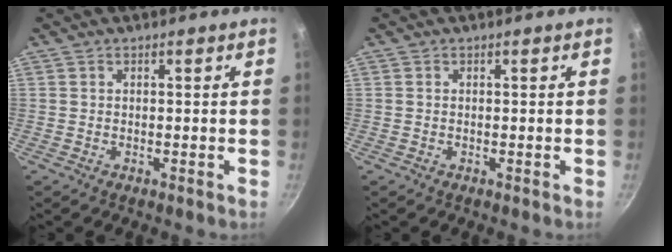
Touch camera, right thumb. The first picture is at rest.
{"total": 0.0}